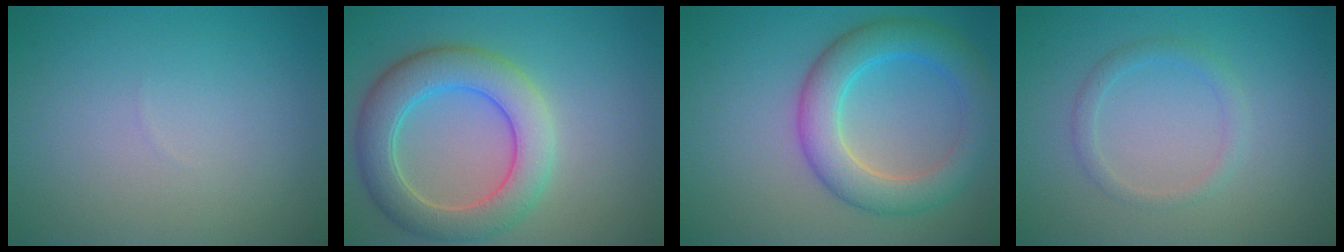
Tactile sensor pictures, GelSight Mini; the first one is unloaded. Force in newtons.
{"total": 6.7, "press": 6.6, "slide": 0.4}
{"total": 5.9, "press": 5.9, "slide": 0.0}
{"total": 1.6, "press": 1.6, "slide": 0.0}